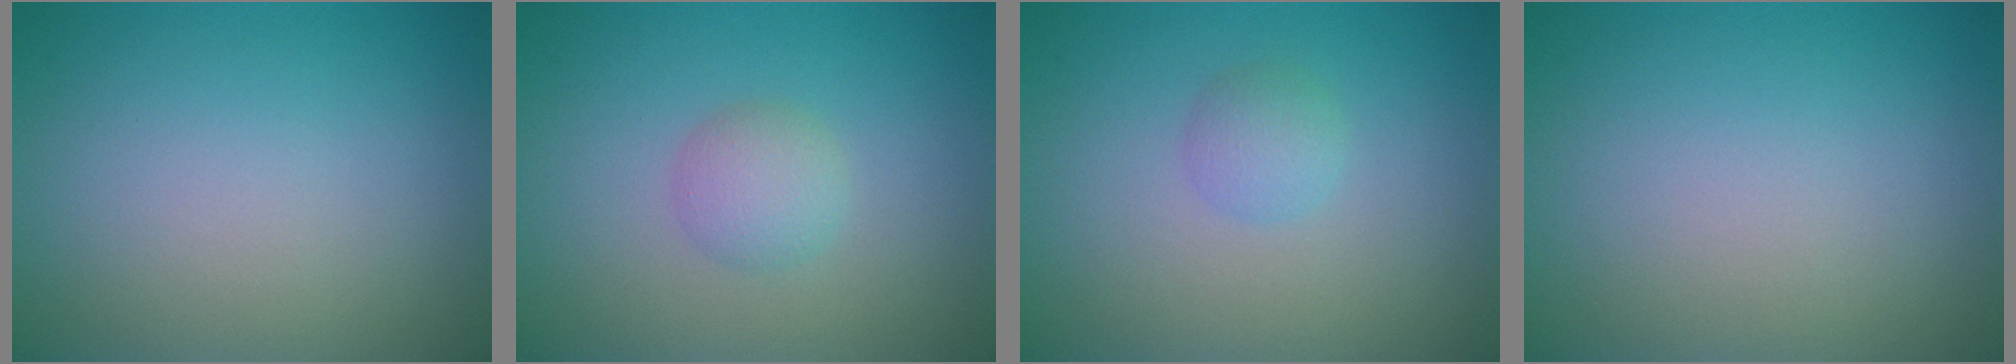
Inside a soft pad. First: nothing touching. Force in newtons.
{"total": 2.0, "press": 2.0, "slide": 0.1}
{"total": 1.5, "press": 1.5, "slide": 0.1}
{"total": 0.0}